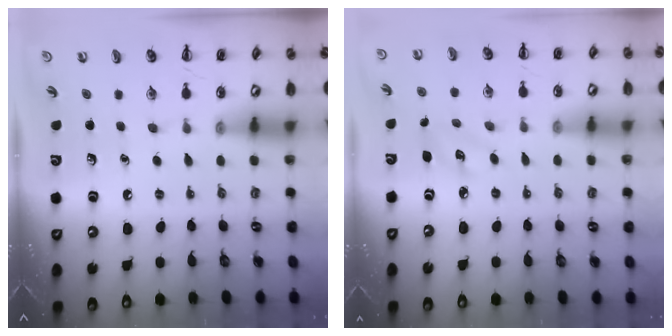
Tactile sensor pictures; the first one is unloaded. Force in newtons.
{"total": 3.8, "press": 3.7, "slide": 0.9}